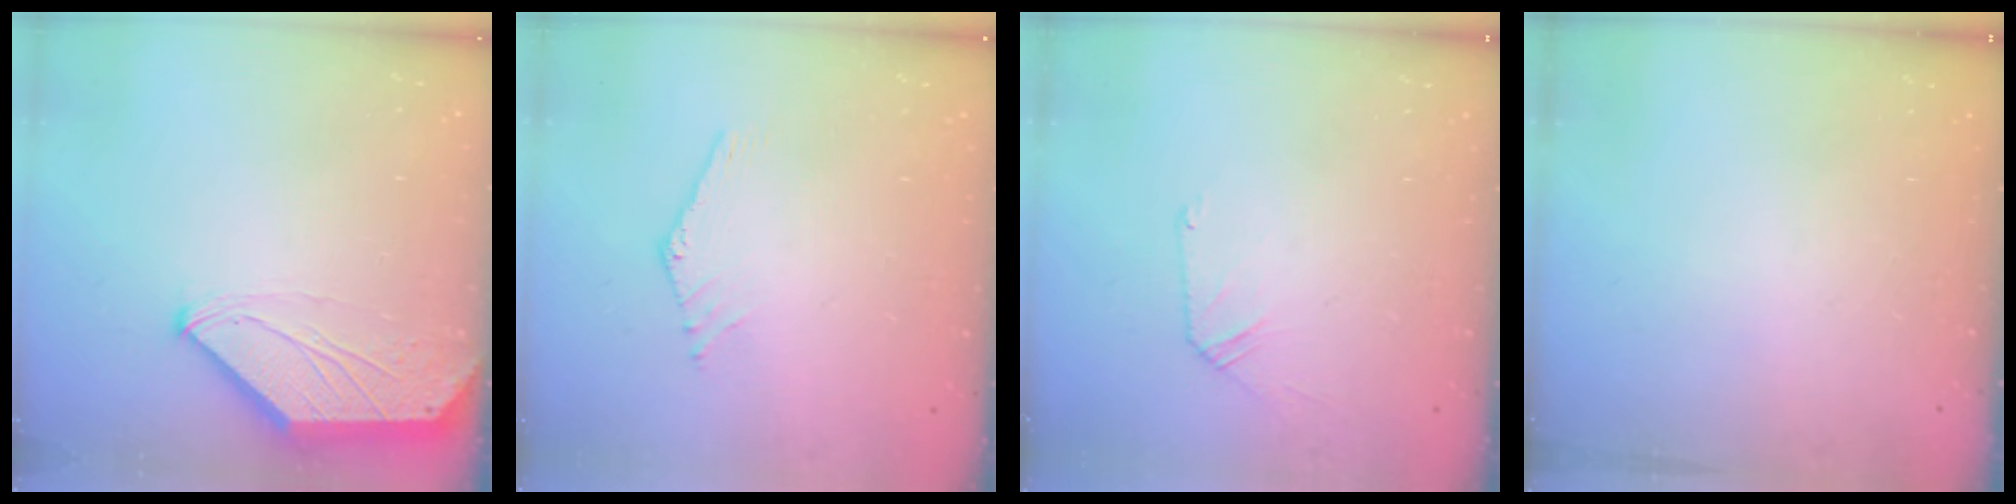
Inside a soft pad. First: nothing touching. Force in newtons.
{"total": 0.0}
{"total": 4.4, "press": 4.3, "slide": 0.8}
{"total": 0.0}